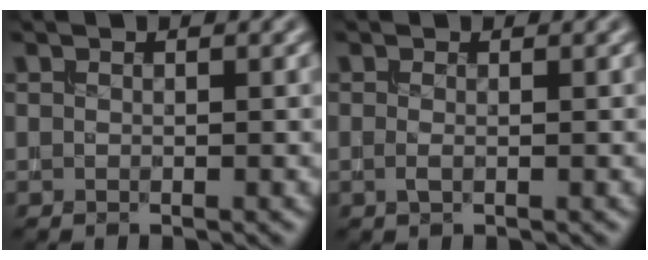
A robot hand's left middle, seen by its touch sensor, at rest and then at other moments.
{"total": 0.6, "force": [-0.2, 0.1, 0.6], "torque": [-0.015, 0.003, -0.004]}